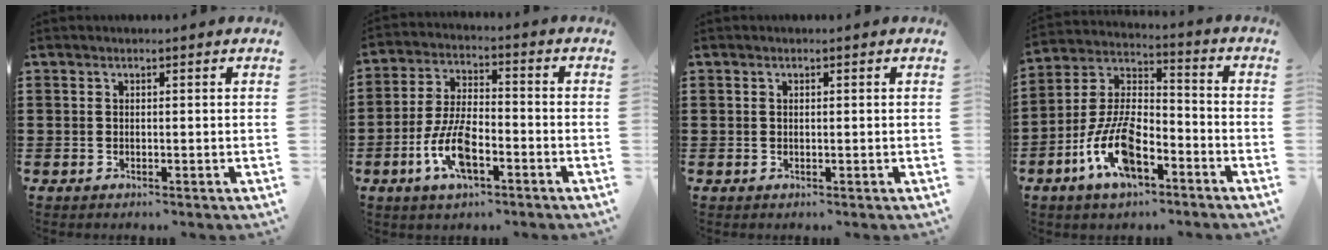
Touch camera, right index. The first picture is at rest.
{"total": 8.7, "force": [-3.5, 3.6, 7.1], "torque": [-0.163, -0.007, -0.068]}
{"total": 0.0}
{"total": 11.6, "force": [-6.3, 5.0, 8.4], "torque": [-0.189, 0.001, -0.121]}